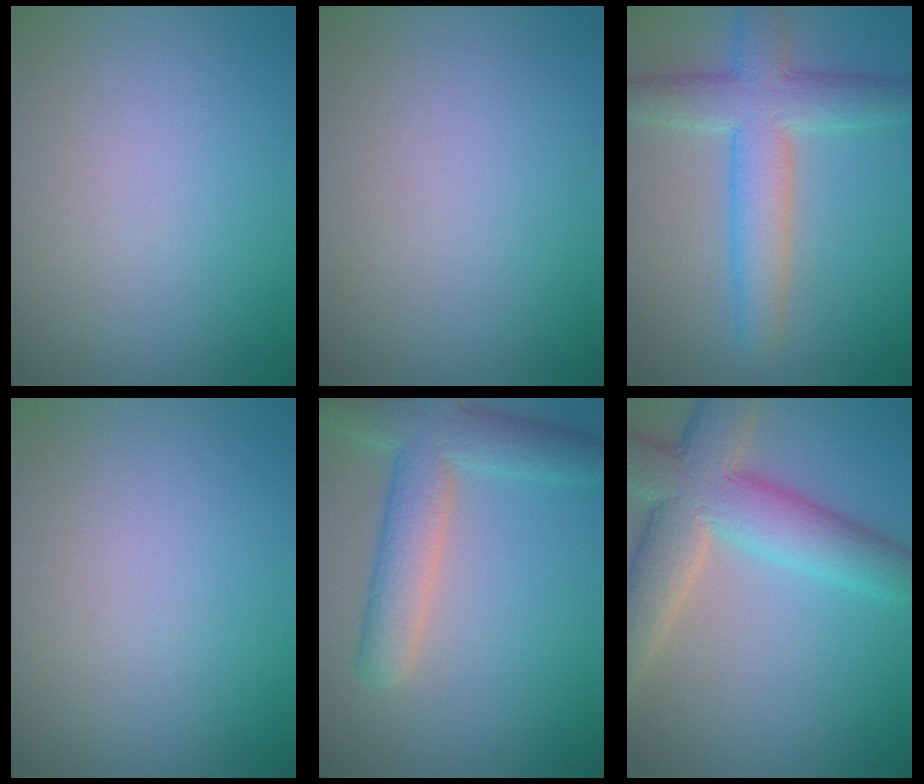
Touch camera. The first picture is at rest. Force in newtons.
{"total": 0.0}
{"total": 6.6, "press": 6.6, "slide": 0.3}
{"total": 0.0}
{"total": 6.5, "press": 6.5, "slide": 0.3}
{"total": 9.4, "press": 9.4, "slide": 0.6}